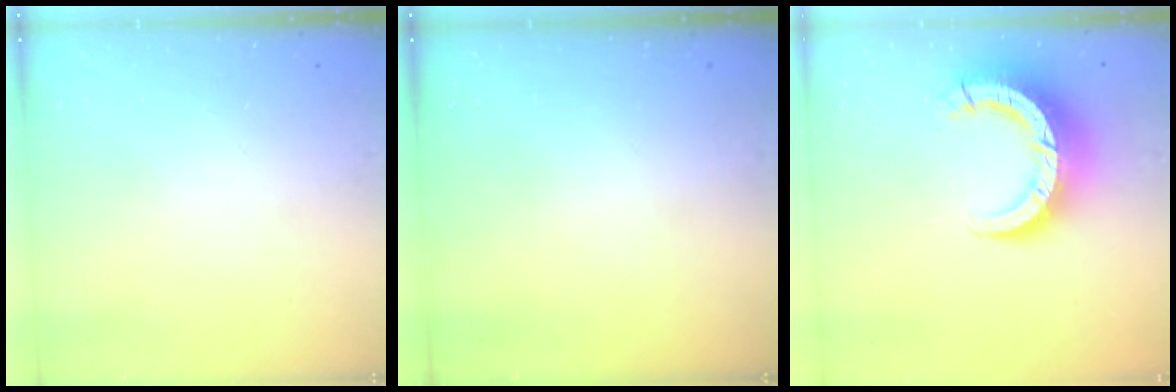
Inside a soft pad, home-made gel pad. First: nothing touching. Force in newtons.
{"total": 0.0}
{"total": 12.5, "press": 12.4, "slide": 1.3}